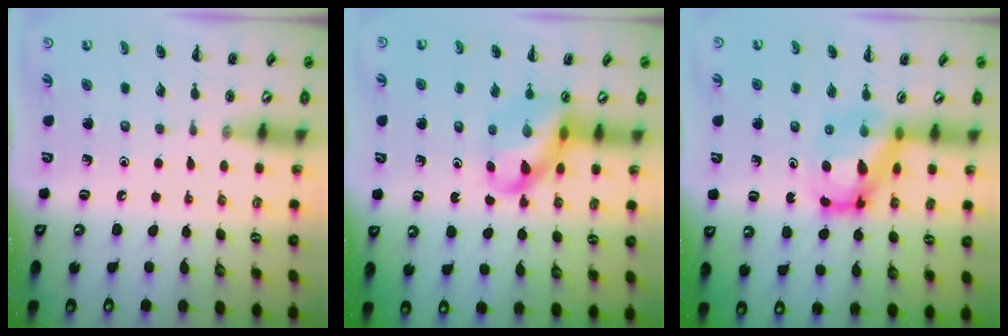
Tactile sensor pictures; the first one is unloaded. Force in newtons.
{"total": 11.1, "press": 10.7, "slide": 2.9}
{"total": 6.4, "press": 6.3, "slide": 1.4}